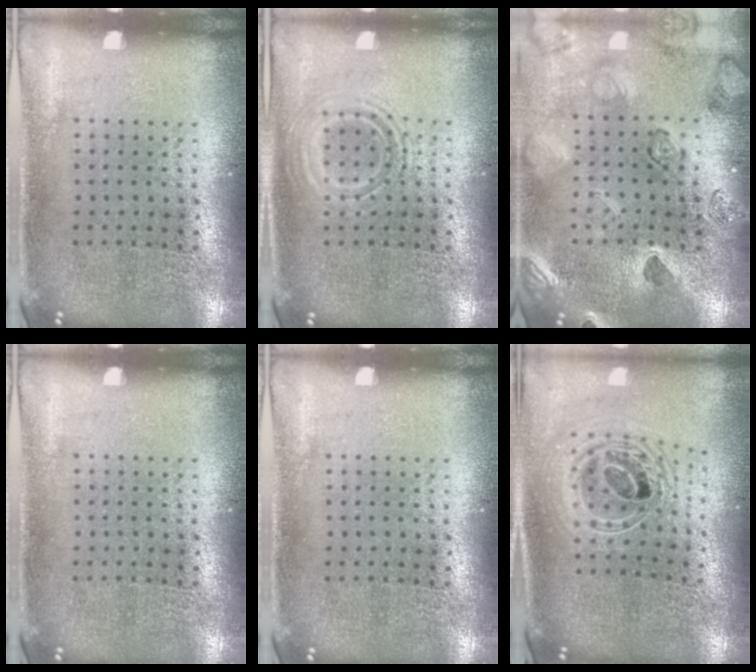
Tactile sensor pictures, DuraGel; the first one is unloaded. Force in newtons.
{"total": 1.1, "press": 1.1, "slide": 0.2}
{"total": 2.5, "press": 2.4, "slide": 0.5}
{"total": 0.0}
{"total": 0.0}
{"total": 2.2, "press": 1.8, "slide": 1.4}